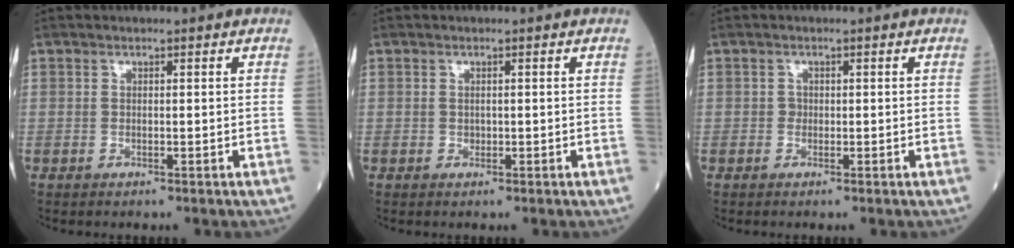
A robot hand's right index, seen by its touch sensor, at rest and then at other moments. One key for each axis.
{"total": 0.7, "fx": 0.0, "fy": 0.6, "fz": 0.4, "tx": -0.009, "ty": 0.000, "tz": 0.000}
{"total": 0.7, "fx": -0.1, "fy": 0.7, "fz": 0.2, "tx": 0.000, "ty": 0.003, "tz": -0.003}